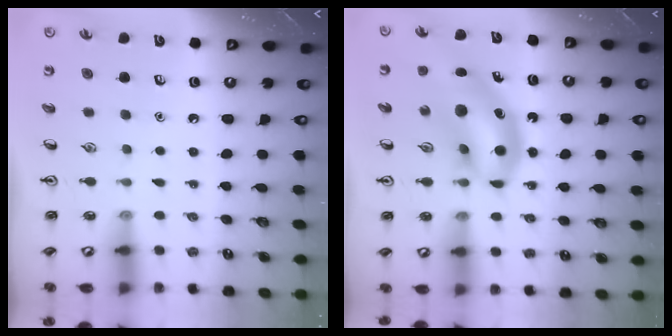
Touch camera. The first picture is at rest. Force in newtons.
{"total": 12.5, "press": 11.9, "slide": 3.6}